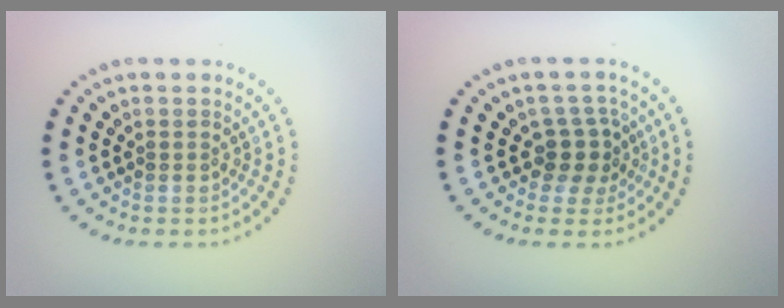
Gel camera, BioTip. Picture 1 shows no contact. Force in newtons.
{"total": 2.6, "press": 2.1, "slide": 1.6}